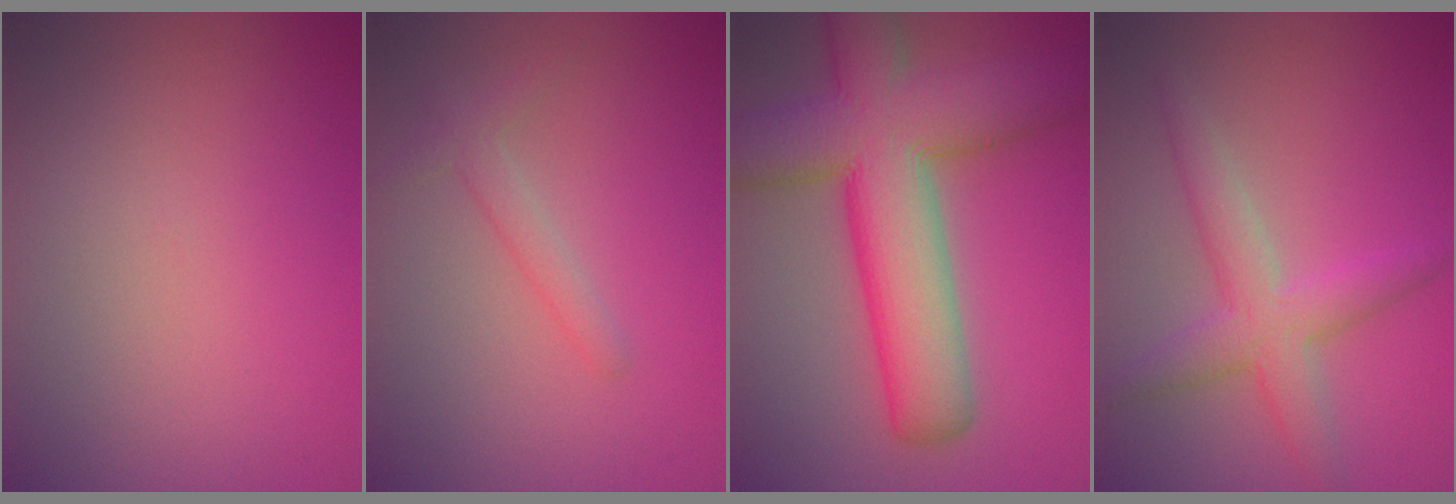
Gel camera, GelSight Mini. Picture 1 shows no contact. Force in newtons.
{"total": 1.8, "press": 1.8, "slide": 0.1}
{"total": 12.7, "press": 12.6, "slide": 0.7}
{"total": 4.3, "press": 4.3, "slide": 0.3}